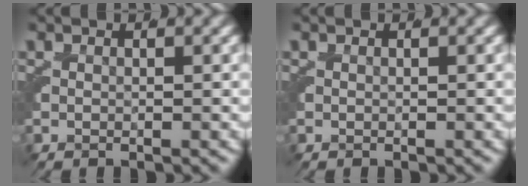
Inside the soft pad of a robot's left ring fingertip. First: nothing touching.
{"total": 0.0}